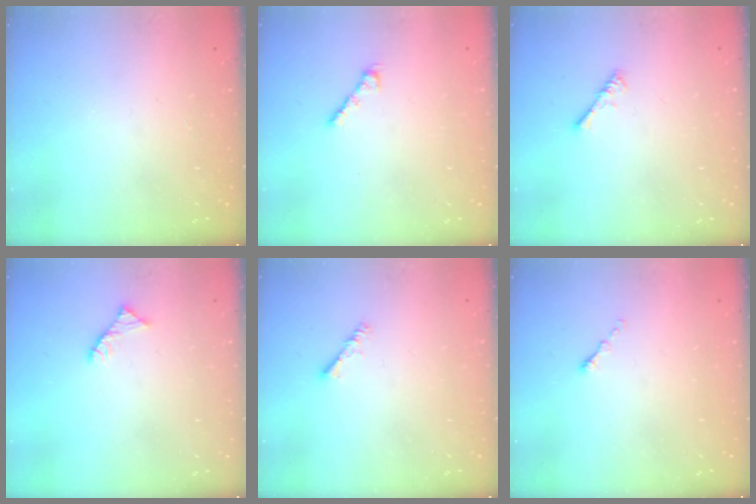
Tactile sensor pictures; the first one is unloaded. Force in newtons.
{"total": 4.1, "press": 4.1, "slide": 0.9}
{"total": 0.8, "press": 0.8, "slide": 0.3}
{"total": 3.0, "press": 3.0, "slide": 0.5}
{"total": 2.3, "press": 2.3, "slide": 0.4}
{"total": 0.0}